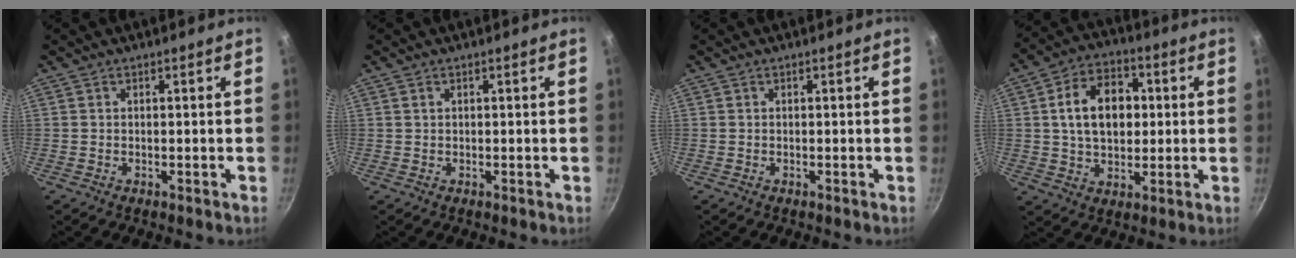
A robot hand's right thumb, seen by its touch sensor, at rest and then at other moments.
{"total": 0.5, "force": [0.3, 0.4, 0.3], "torque": [-0.004, 0.002, 0.005]}
{"total": 0.0}
{"total": 13.6, "force": [1.8, 9.4, 9.6], "torque": [-0.128, 0.014, 0.023]}